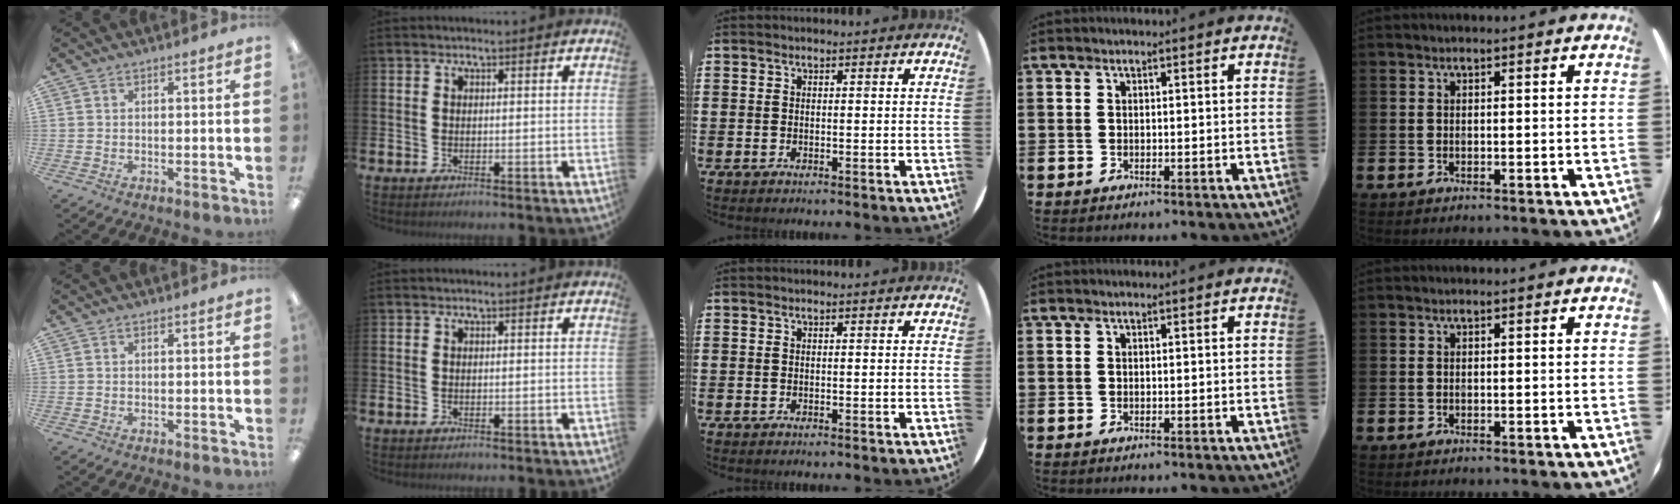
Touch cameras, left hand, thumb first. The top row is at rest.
{}